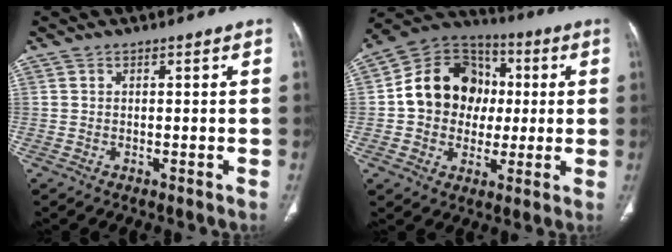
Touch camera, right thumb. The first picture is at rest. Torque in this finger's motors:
{"motor_torque": [0.31, 2.31, 0.94, -0.48, 0.12]}